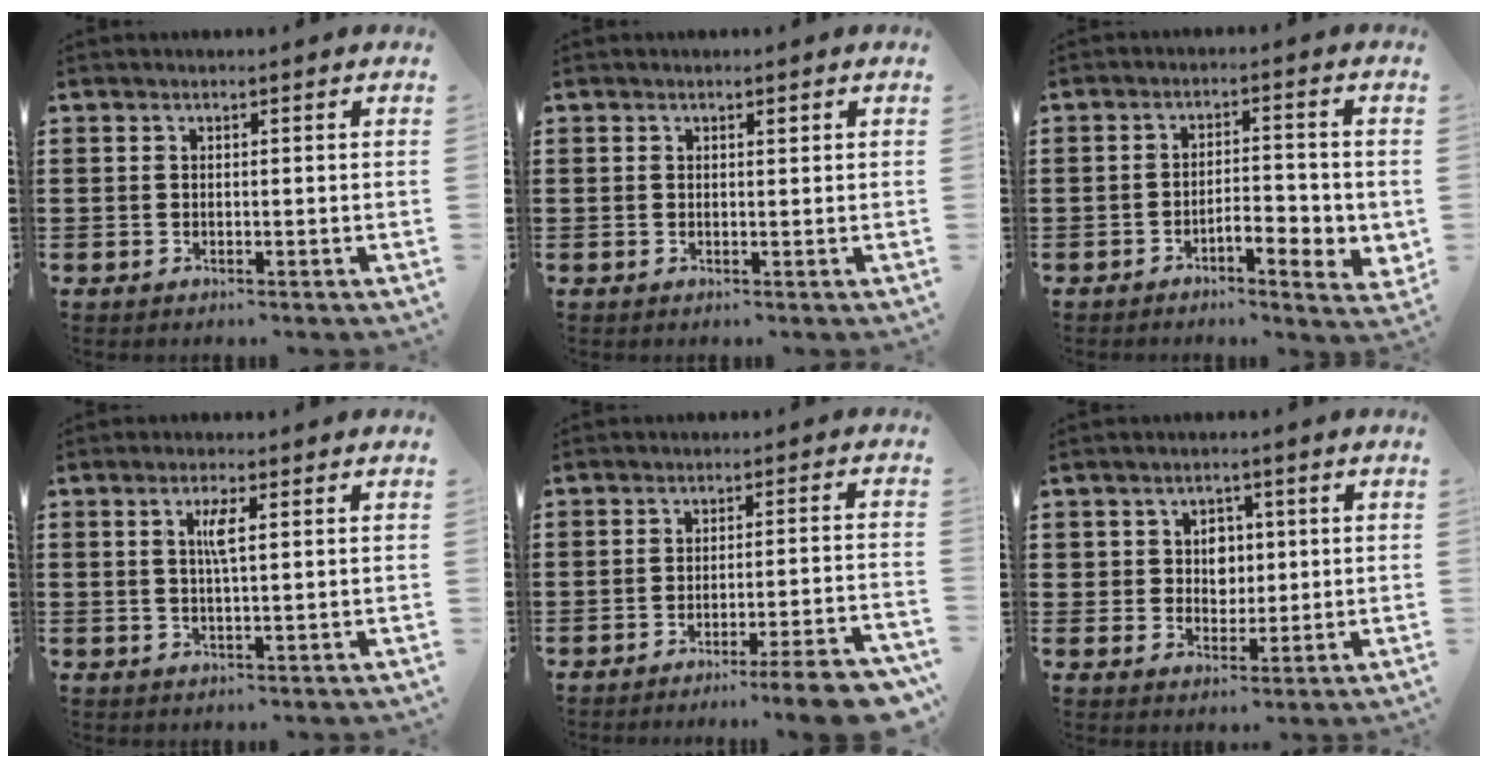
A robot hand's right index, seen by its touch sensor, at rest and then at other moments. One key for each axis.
{"total": 0.6, "fx": 0.3, "fy": 0.3, "fz": 0.5, "tx": -0.009, "ty": 0.003, "tz": 0.006}
{"total": 4.1, "fx": -2.2, "fy": 1.3, "fz": 3.2, "tx": -0.053, "ty": 0.006, "tz": -0.041}
{"total": 2.8, "fx": 0.7, "fy": 0.3, "fz": 2.7, "tx": -0.054, "ty": 0.002, "tz": 0.010}
{"total": 6.5, "fx": -5.0, "fy": -0.5, "fz": 4.2, "tx": -0.064, "ty": -0.011, "tz": -0.091}
{"total": 3.9, "fx": 1.0, "fy": 3.5, "fz": 1.4, "tx": -0.035, "ty": 0.009, "tz": 0.014}